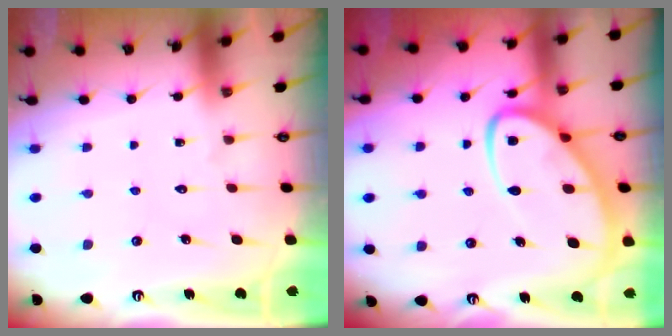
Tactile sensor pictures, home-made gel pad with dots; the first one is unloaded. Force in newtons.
{"total": 11.2, "press": 11.1, "slide": 0.9}